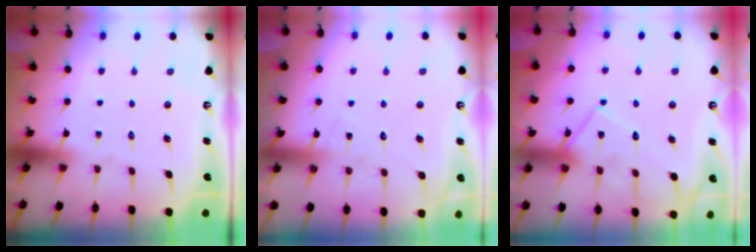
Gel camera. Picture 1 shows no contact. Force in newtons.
{"total": 7.8, "press": 7.8, "slide": 0.3}
{"total": 11.3, "press": 11.3, "slide": 0.7}